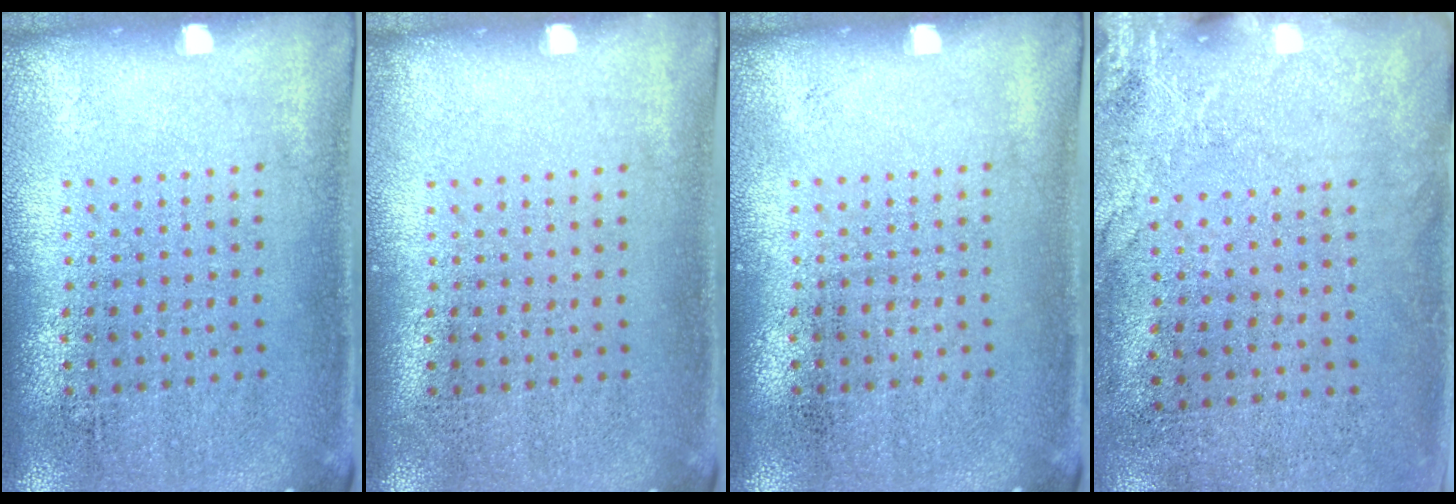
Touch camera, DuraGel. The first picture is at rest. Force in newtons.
{"total": 0.0}
{"total": 0.0}
{"total": 2.6, "press": 2.0, "slide": 1.6}